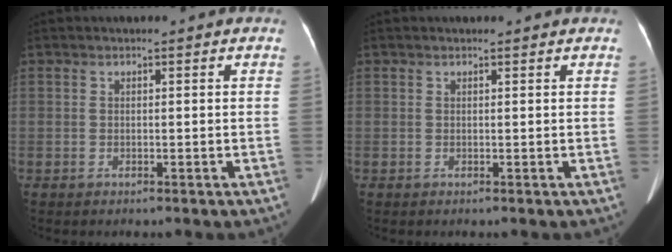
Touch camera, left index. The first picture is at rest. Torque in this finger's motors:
{"motor_torque": [-1.82, -0.29, -0.51, -0.21]}